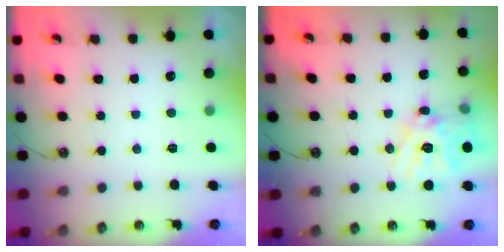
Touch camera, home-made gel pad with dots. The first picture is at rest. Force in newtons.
{"total": 16.5, "press": 16.4, "slide": 2.2}